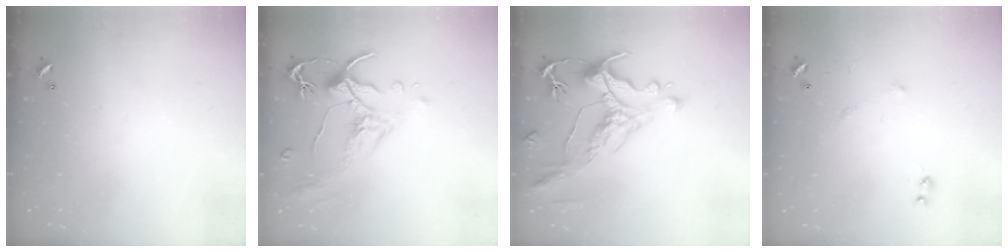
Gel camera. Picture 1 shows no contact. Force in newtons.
{"total": 1.5, "press": 1.0, "slide": 1.1}
{"total": 1.7, "press": 0.9, "slide": 1.4}
{"total": 5.7, "press": 5.7, "slide": 0.8}